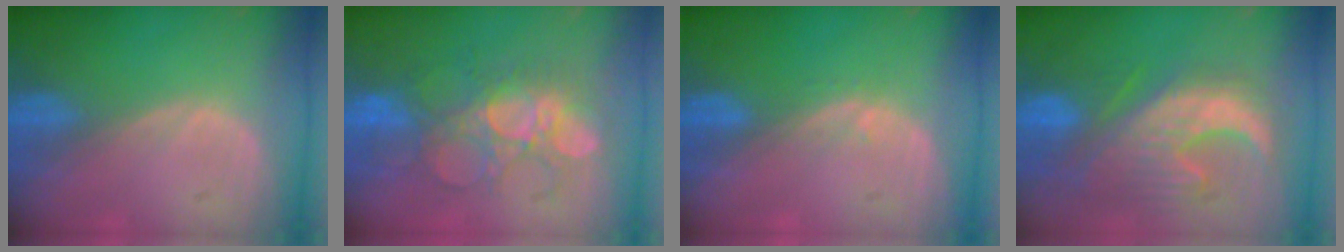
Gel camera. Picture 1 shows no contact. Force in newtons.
{"total": 8.7, "press": 8.5, "slide": 1.6}
{"total": 0.7, "press": 0.7, "slide": 0.2}
{"total": 11.1, "press": 10.7, "slide": 2.9}